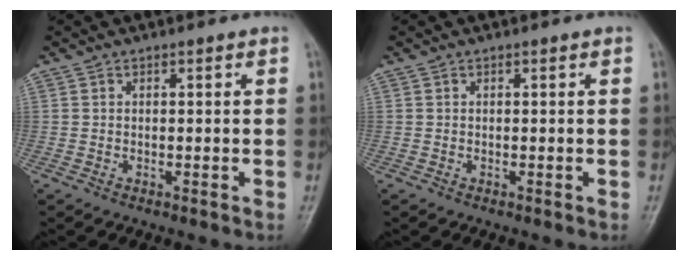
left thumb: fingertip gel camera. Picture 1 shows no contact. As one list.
[{"total": 0.0}]